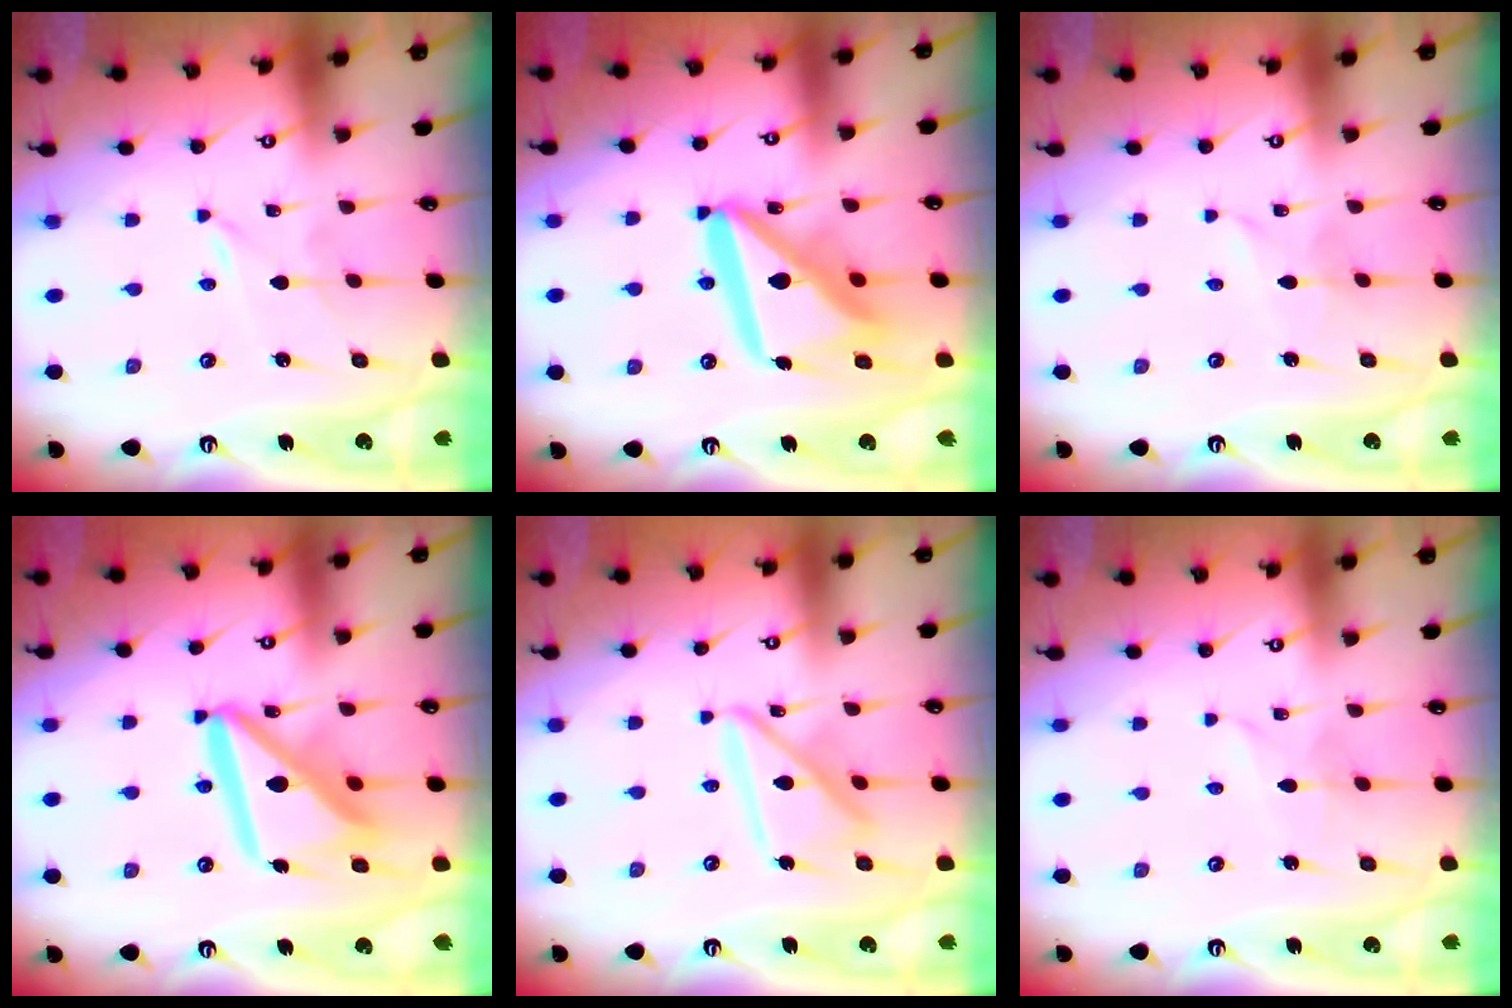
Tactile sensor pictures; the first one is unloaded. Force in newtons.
{"total": 18.4, "press": 18.3, "slide": 2.1}
{"total": 1.5, "press": 1.4, "slide": 0.2}
{"total": 16.4, "press": 16.3, "slide": 2.0}
{"total": 15.0, "press": 14.9, "slide": 1.3}
{"total": 1.7, "press": 1.7, "slide": 0.1}